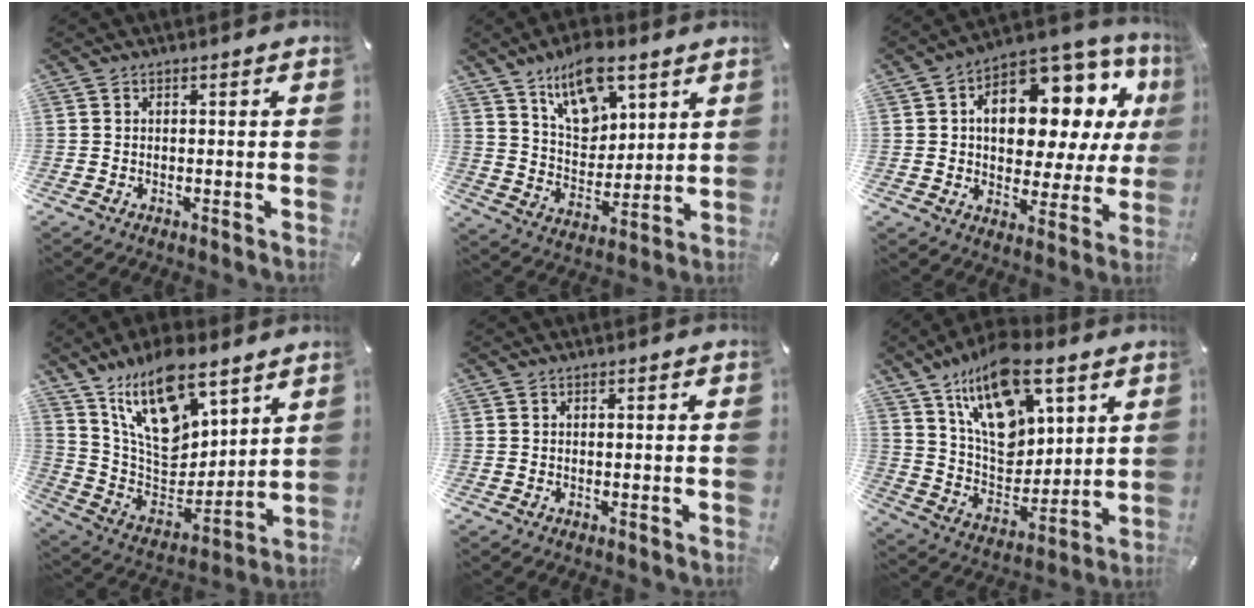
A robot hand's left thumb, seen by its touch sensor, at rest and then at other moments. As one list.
[{"total": 13.3, "force": [8.5, 7.8, 6.7], "torque": [-0.110, -0.042, 0.155]}, {"total": 15.4, "force": [4.6, 10.1, 10.8], "torque": [-0.160, -0.032, 0.079]}, {"total": 18.4, "force": [11.6, 10.0, 10.2], "torque": [-0.193, -0.072, 0.208]}, {"total": 0.0}, {"total": 17.9, "force": [10.2, 10.5, 10.2], "torque": [-0.177, -0.056, 0.184]}]